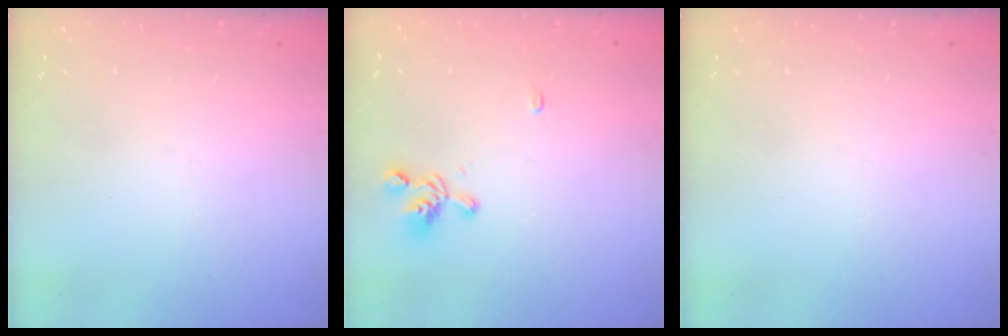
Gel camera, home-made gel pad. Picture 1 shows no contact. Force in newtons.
{"total": 4.0, "press": 3.9, "slide": 0.8}
{"total": 0.0}